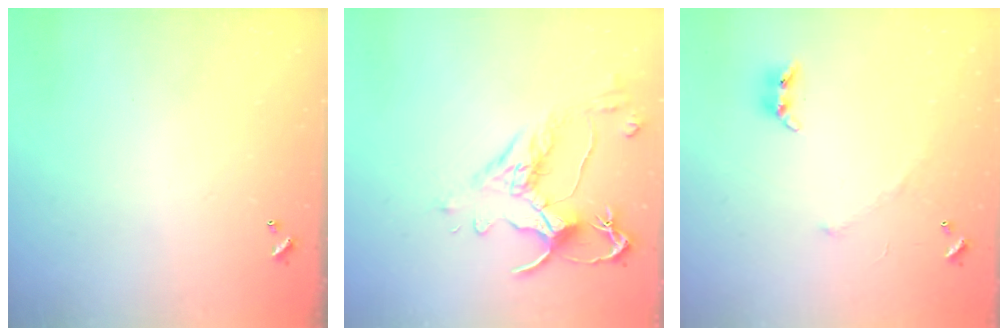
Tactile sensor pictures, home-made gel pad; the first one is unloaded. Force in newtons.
{"total": 2.5, "press": 2.1, "slide": 1.2}
{"total": 4.2, "press": 4.2, "slide": 0.9}